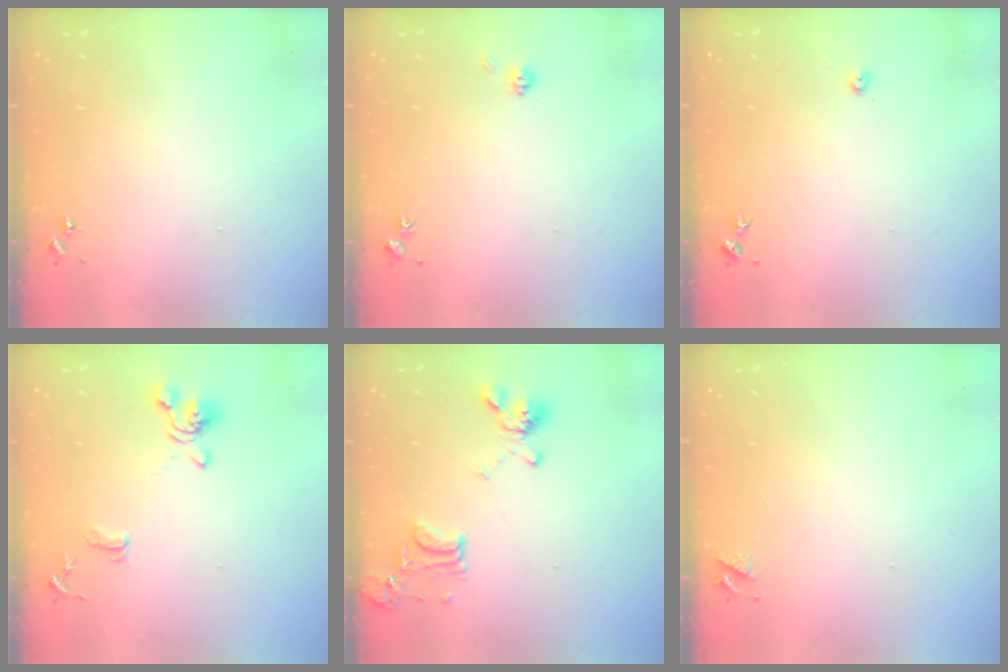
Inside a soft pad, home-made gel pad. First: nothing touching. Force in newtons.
{"total": 4.6, "press": 4.4, "slide": 1.2}
{"total": 2.2, "press": 2.2, "slide": 0.3}
{"total": 11.5, "press": 11.4, "slide": 1.6}
{"total": 15.8, "press": 15.7, "slide": 1.4}
{"total": 3.6, "press": 3.5, "slide": 0.6}